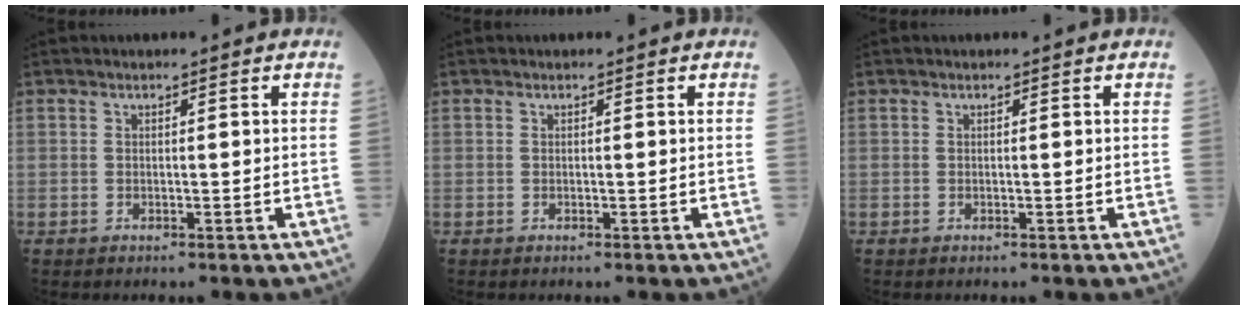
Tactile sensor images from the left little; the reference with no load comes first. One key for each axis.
{"total": 0.0}
{"total": 0.0}